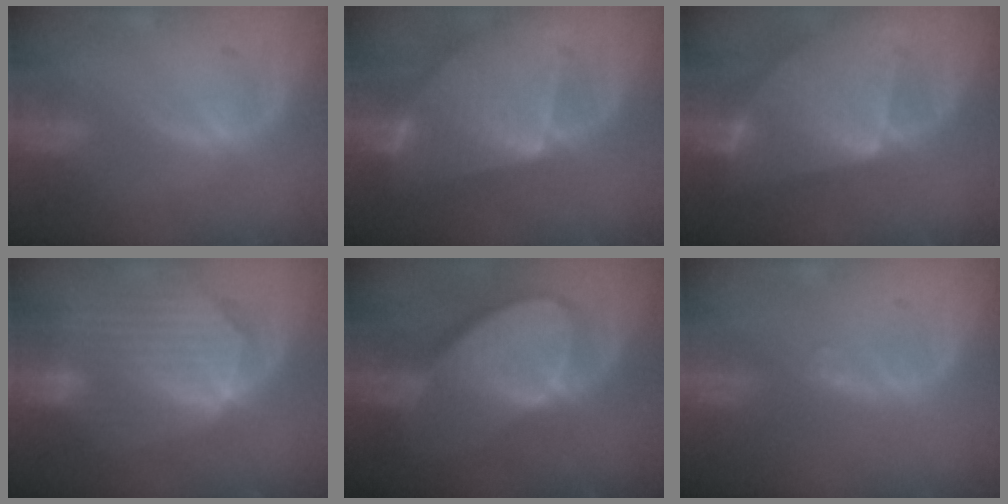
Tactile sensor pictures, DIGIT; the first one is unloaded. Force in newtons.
{"total": 9.7, "press": 9.6, "slide": 0.6}
{"total": 9.5, "press": 9.5, "slide": 0.8}
{"total": 10.3, "press": 8.9, "slide": 5.3}
{"total": 9.7, "press": 8.6, "slide": 4.6}
{"total": 0.6, "press": 0.5, "slide": 0.4}